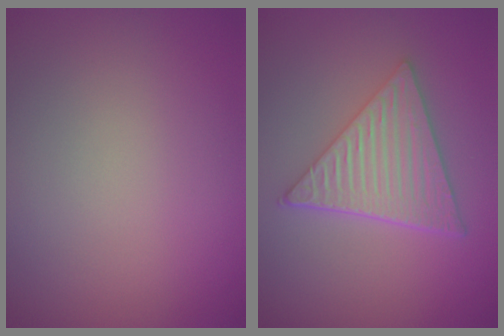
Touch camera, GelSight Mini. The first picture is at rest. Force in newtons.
{"total": 6.0, "press": 4.5, "slide": 4.0}